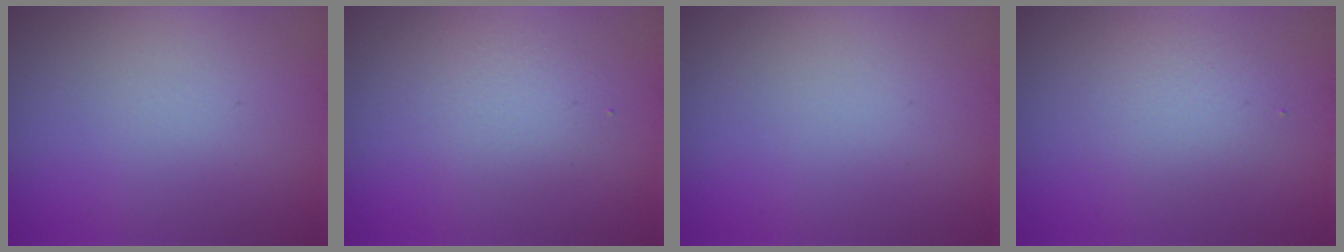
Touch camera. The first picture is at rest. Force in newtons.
{"total": 2.2, "press": 2.2, "slide": 0.0}
{"total": 0.0}
{"total": 2.5, "press": 2.5, "slide": 0.2}